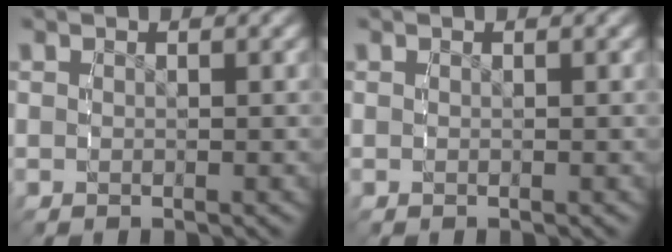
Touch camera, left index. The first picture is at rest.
{"total": 0.0}